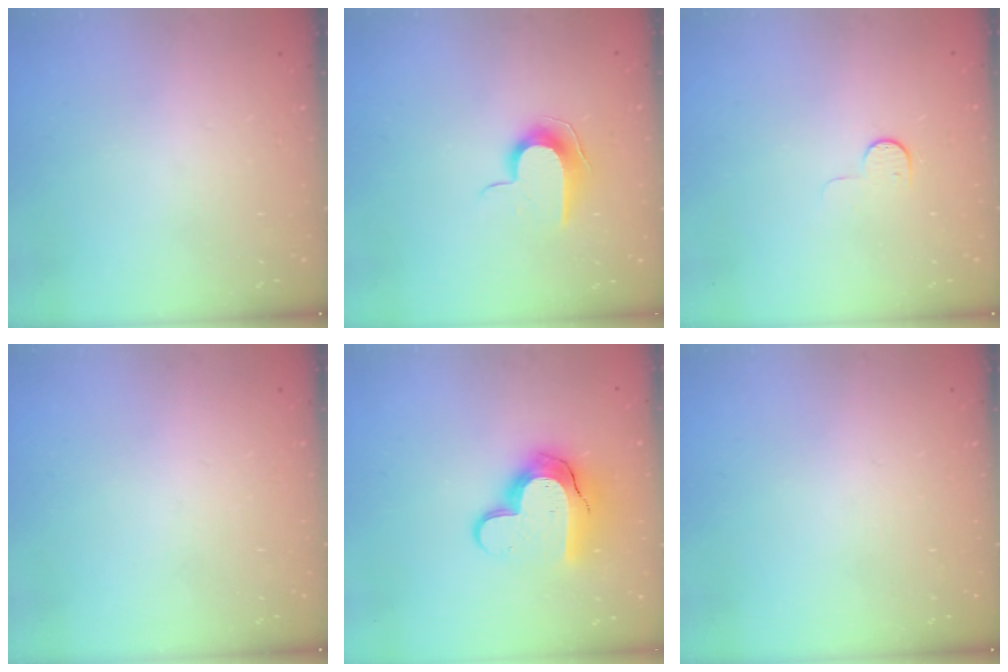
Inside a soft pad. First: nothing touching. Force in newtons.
{"total": 8.9, "press": 8.9, "slide": 0.8}
{"total": 4.9, "press": 4.9, "slide": 0.5}
{"total": 0.0}
{"total": 15.4, "press": 15.3, "slide": 1.1}
{"total": 0.0}